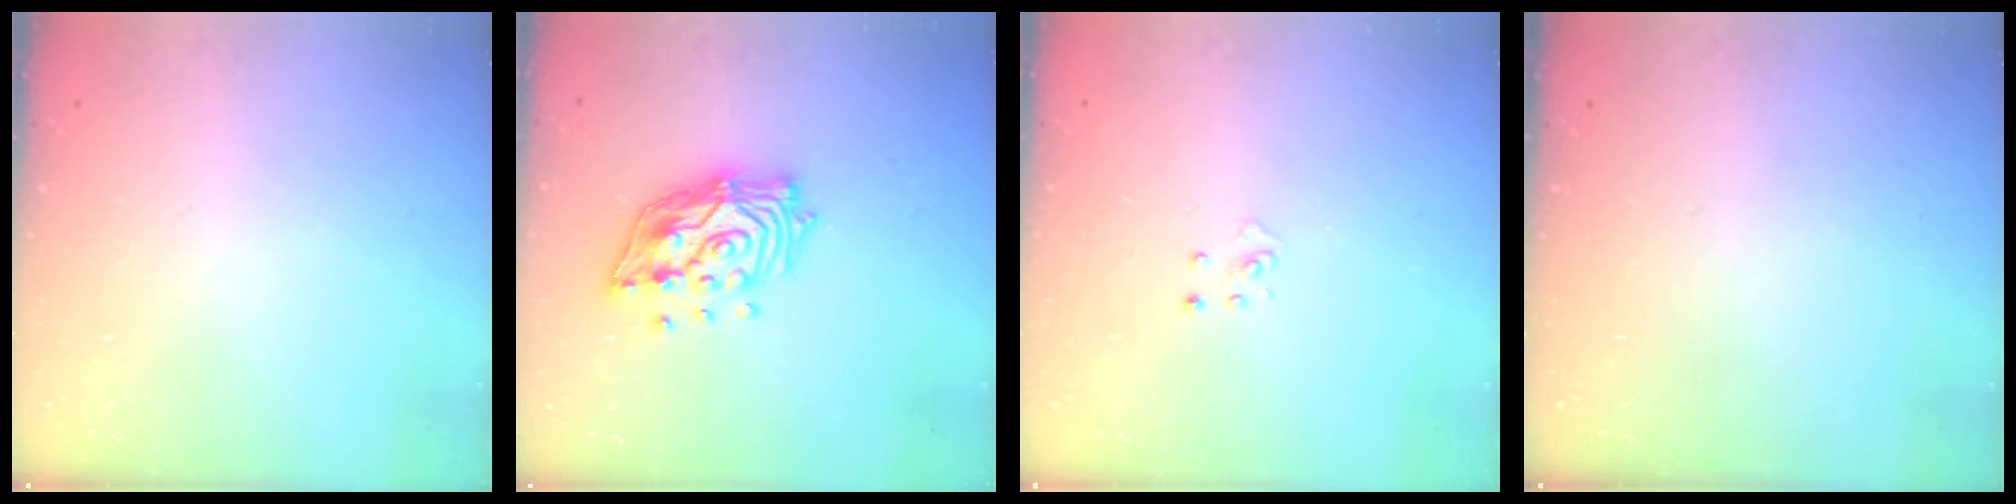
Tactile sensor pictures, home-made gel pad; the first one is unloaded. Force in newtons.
{"total": 14.9, "press": 14.8, "slide": 1.7}
{"total": 2.8, "press": 2.8, "slide": 0.3}
{"total": 0.0}